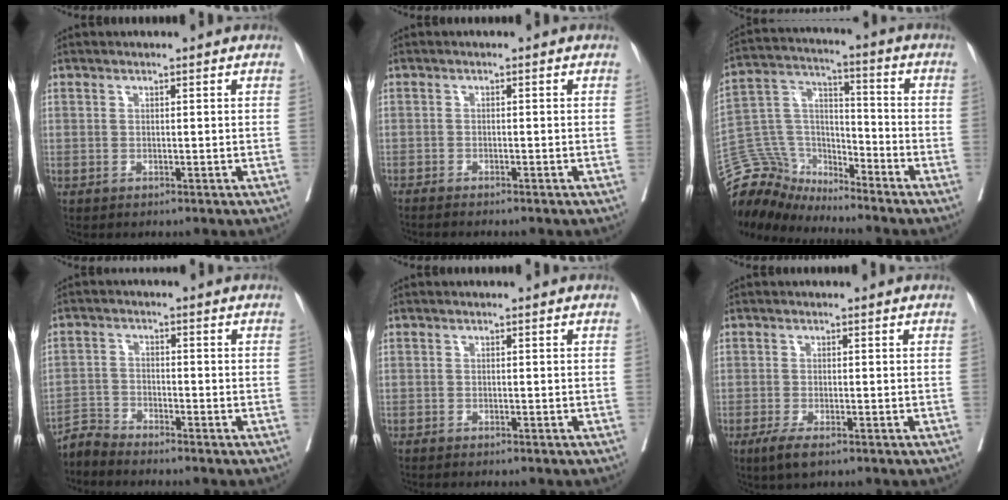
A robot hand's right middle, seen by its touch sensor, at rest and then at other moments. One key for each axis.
{"total": 3.8, "fx": -3.3, "fy": -0.4, "fz": 1.8, "tx": -0.021, "ty": -0.004, "tz": -0.049}
{"total": 11.0, "fx": -10.7, "fy": 2.8, "fz": -0.1, "tx": -0.003, "ty": 0.057, "tz": -0.210}
{"total": 3.1, "fx": -3.0, "fy": -0.5, "fz": -0.6, "tx": 0.015, "ty": -0.016, "tz": -0.064}
{"total": 1.4, "fx": -1.2, "fy": -0.2, "fz": 0.6, "tx": -0.008, "ty": 0.000, "tz": -0.019}
{"total": 3.1, "fx": -1.9, "fy": 0.5, "fz": 2.4, "tx": -0.048, "ty": -0.008, "tz": -0.036}